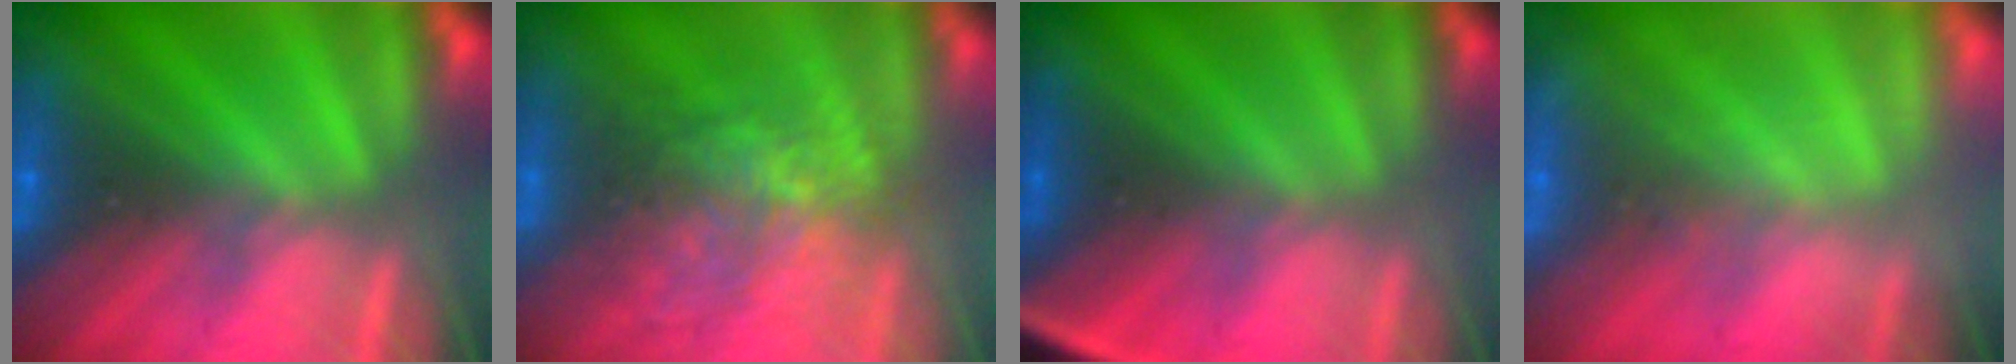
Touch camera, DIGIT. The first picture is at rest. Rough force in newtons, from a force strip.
{"total": 3.6}
{"total": 2.7}
{"total": 3.0}